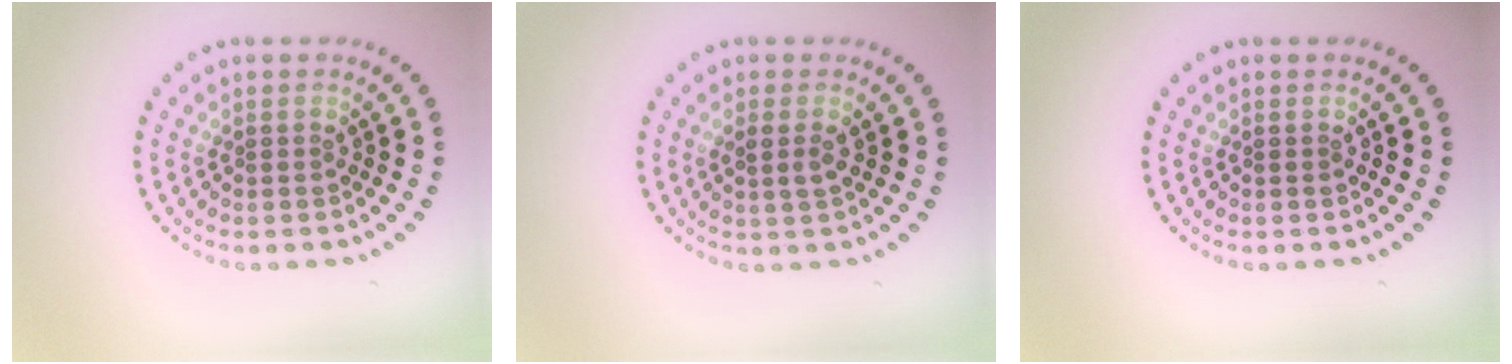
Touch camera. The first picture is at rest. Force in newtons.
{"total": 1.5, "press": 1.3, "slide": 0.6}
{"total": 0.0}